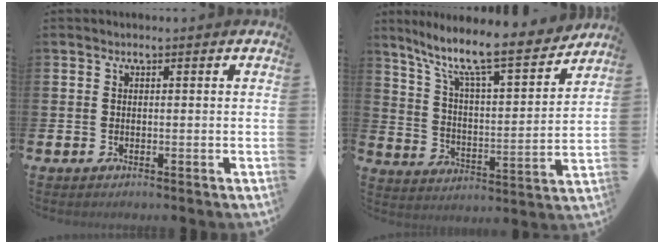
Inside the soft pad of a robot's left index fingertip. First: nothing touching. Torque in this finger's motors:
{"motor_torque": [0.87, -1.27, 0.80, 0.21]}